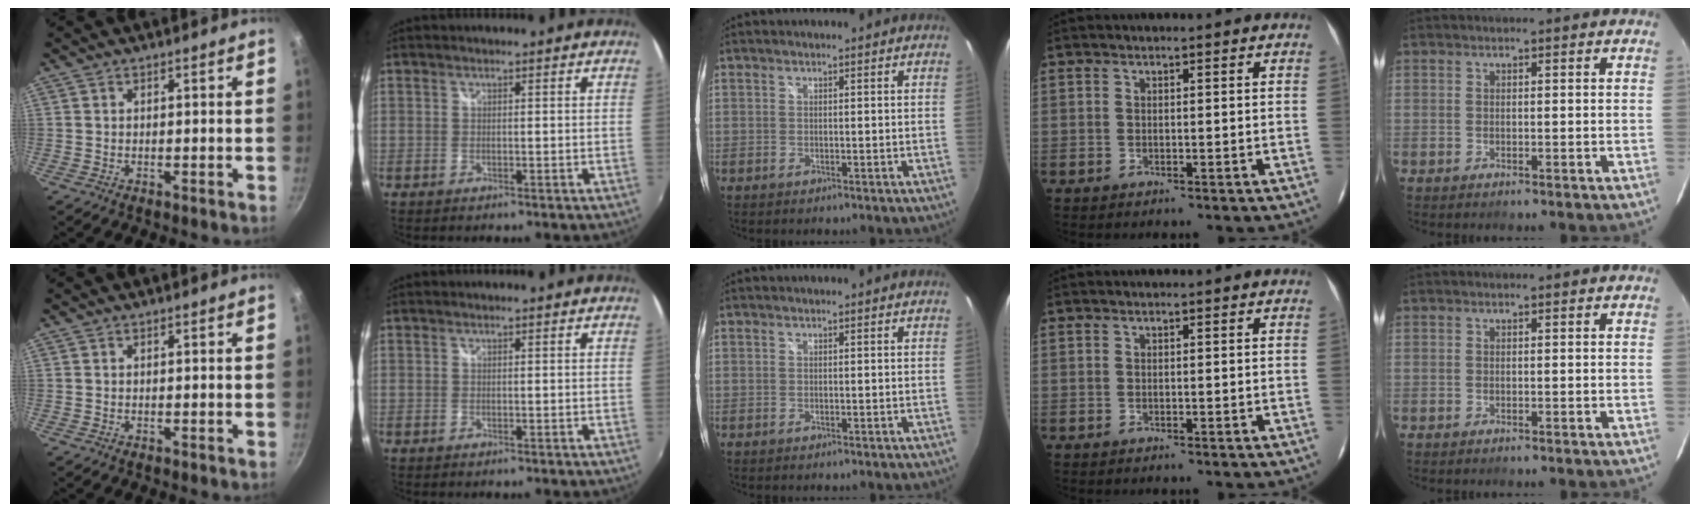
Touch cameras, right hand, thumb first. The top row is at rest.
{}